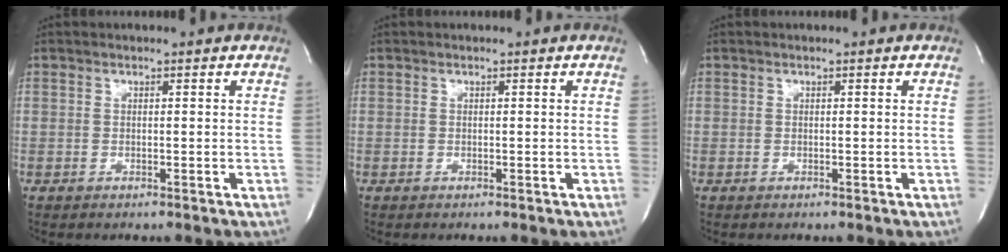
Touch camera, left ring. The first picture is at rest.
{"total": 0.0}
{"total": 0.0}